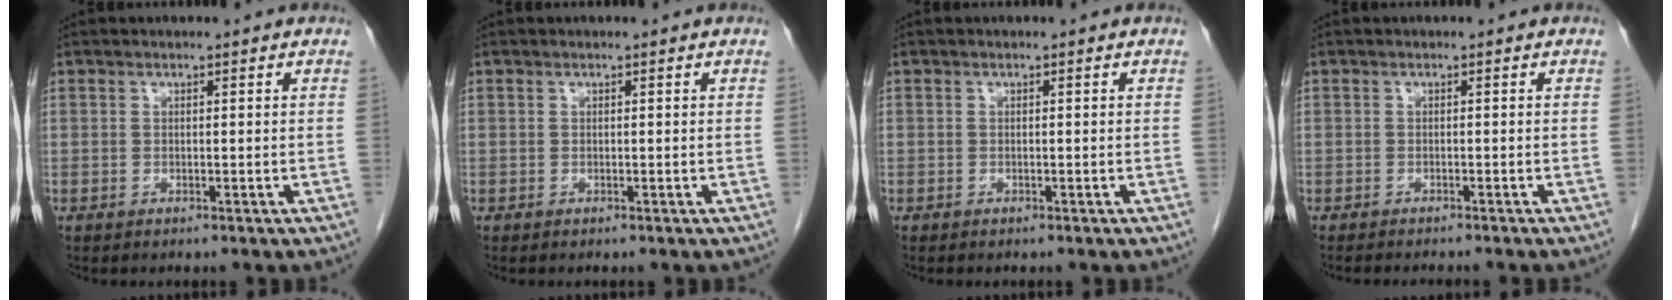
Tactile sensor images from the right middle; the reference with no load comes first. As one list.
[{"total": 0.0}, {"total": 0.0}, {"total": 4.4, "force": [-3.9, 0.1, 1.9], "torque": [-0.018, -0.004, -0.051]}]